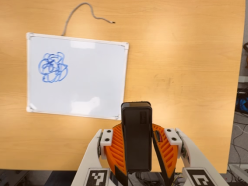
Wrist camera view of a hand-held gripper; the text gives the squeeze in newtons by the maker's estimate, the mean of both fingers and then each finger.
{"total": 6.1, "left": 5.7, "right": 6.4}